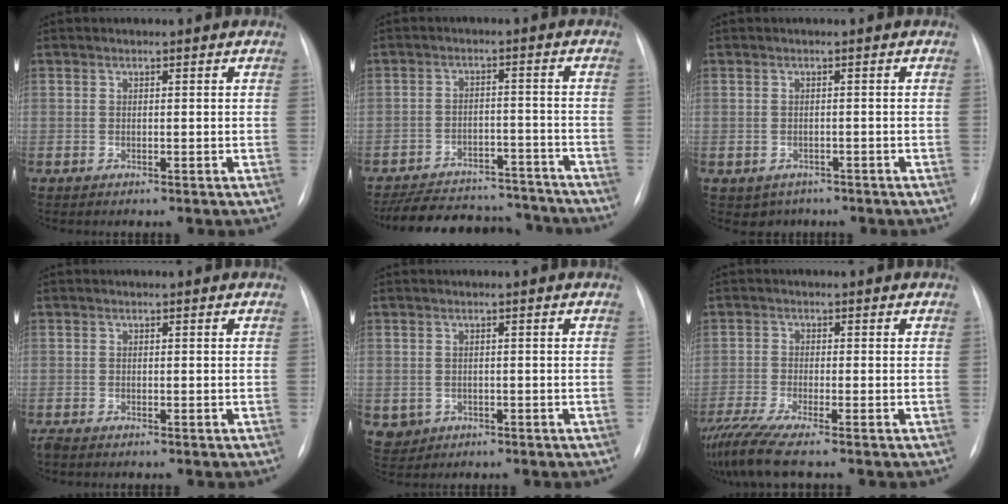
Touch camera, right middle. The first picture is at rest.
{"total": 18.4, "force": [-16.7, 5.5, 5.2], "torque": [-0.111, 0.008, -0.229]}
{"total": 3.0, "force": [-1.8, 2.4, 0.4], "torque": [-0.004, 0.006, -0.019]}
{"total": 1.0, "force": [-0.9, 0.3, 0.5], "torque": [-0.013, -0.004, -0.015]}
{"total": 3.0, "force": [-1.0, 2.8, 0.6], "torque": [-0.007, 0.003, -0.010]}
{"total": 8.1, "force": [-6.6, -0.4, 4.7], "torque": [-0.090, -0.023, -0.119]}